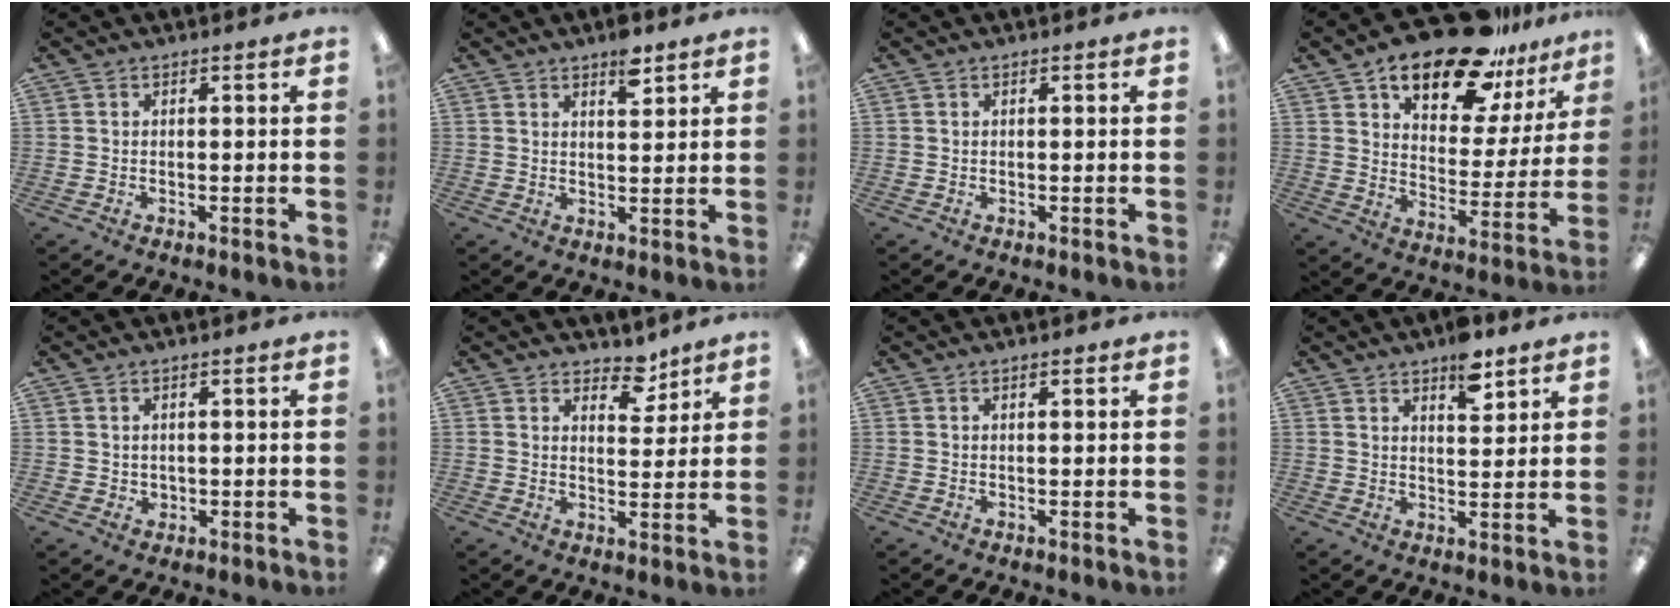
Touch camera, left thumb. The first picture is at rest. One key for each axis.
{"total": 5.8, "fx": 4.0, "fy": 2.2, "fz": 3.6, "tx": -0.039, "ty": -0.023, "tz": 0.063}
{"total": 0.0}
{"total": 19.8, "fx": 14.8, "fy": 8.0, "fz": 10.6, "tx": -0.164, "ty": -0.089, "tz": 0.250}
{"total": 1.5, "fx": 0.8, "fy": 1.3, "fz": 0.1, "tx": -0.004, "ty": 0.003, "tz": 0.014}
{"total": 6.6, "fx": 5.1, "fy": 3.4, "fz": 2.3, "tx": -0.014, "ty": -0.033, "tz": 0.085}
{"total": 1.1, "fx": 0.6, "fy": 0.2, "fz": 0.9, "tx": -0.019, "ty": 0.001, "tz": 0.010}
{"total": 7.7, "fx": 5.4, "fy": 3.3, "fz": 4.3, "tx": -0.049, "ty": -0.031, "tz": 0.090}